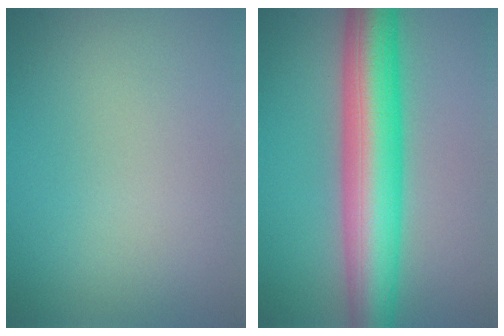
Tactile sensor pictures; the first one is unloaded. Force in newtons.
{"total": 10.1, "press": 10.1, "slide": 0.3}